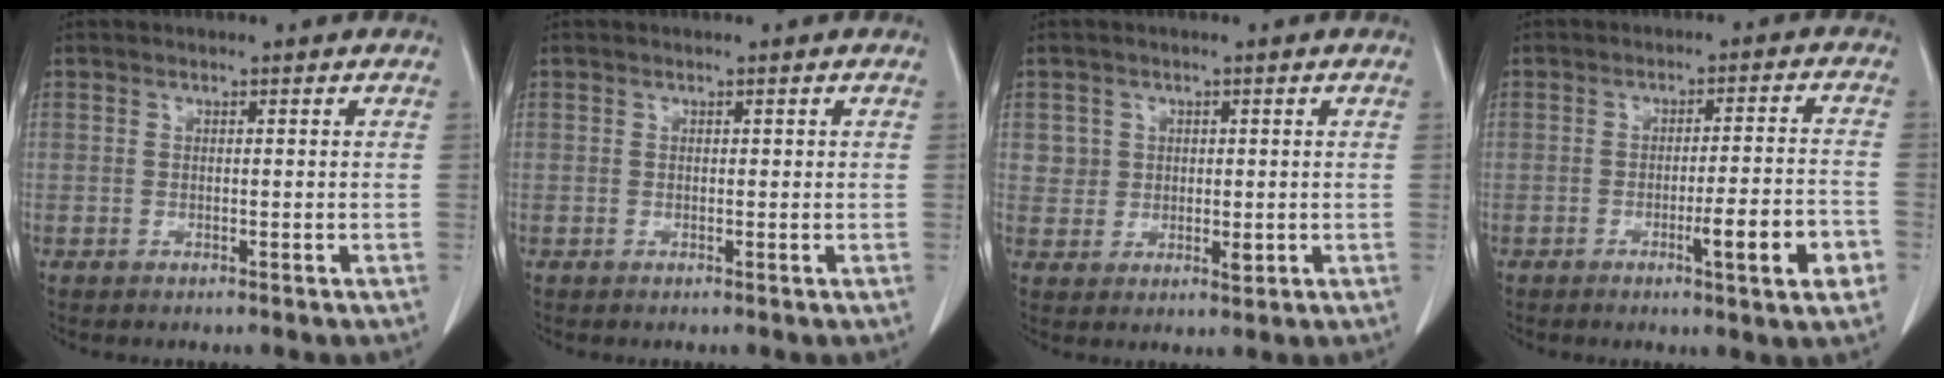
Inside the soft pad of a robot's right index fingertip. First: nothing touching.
{"total": 0.0}
{"total": 3.5, "force": [0.8, 3.2, 1.1], "torque": [-0.009, -0.004, 0.015]}
{"total": 8.2, "force": [-3.3, 0.3, 7.5], "torque": [-0.101, -0.002, -0.044]}